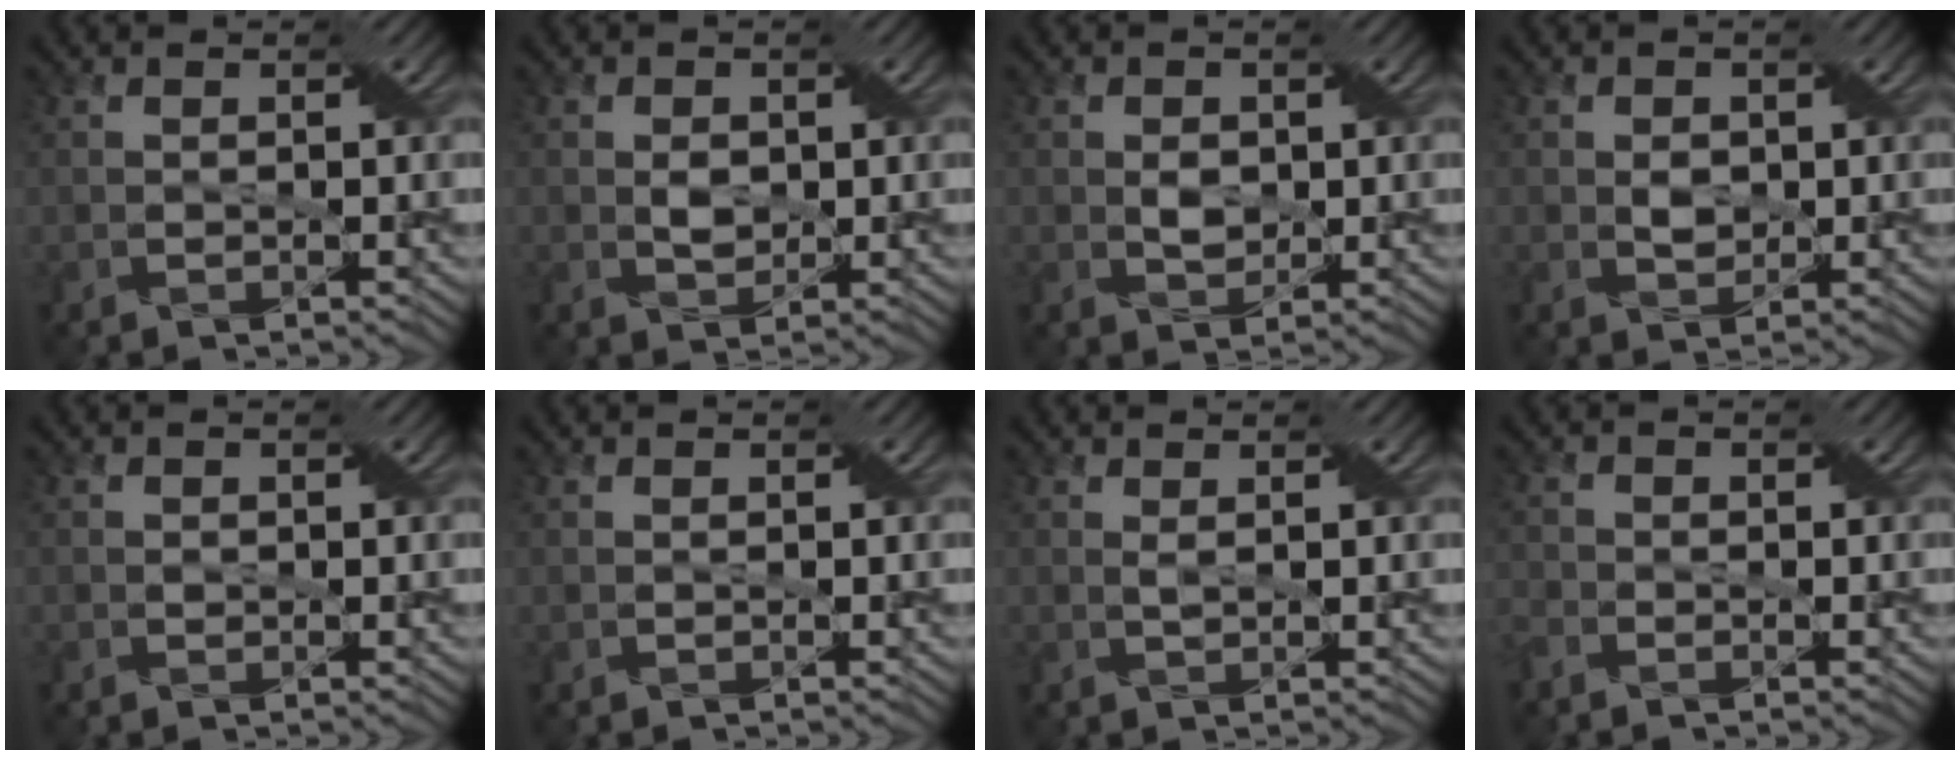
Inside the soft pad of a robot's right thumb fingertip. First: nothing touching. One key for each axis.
{"total": 2.1, "fx": 0.1, "fy": 1.6, "fz": 1.4, "tx": -0.033, "ty": -0.002, "tz": 0.004}
{"total": 2.3, "fx": 0.2, "fy": 1.7, "fz": 1.5, "tx": -0.035, "ty": -0.002, "tz": 0.005}
{"total": 2.0, "fx": 0.2, "fy": 1.6, "fz": 1.2, "tx": -0.029, "ty": -0.002, "tz": 0.003}
{"total": 0.6, "fx": -0.1, "fy": 0.5, "fz": 0.2, "tx": -0.005, "ty": -0.002, "tz": -0.002}
{"total": 0.0}
{"total": 0.8, "fx": 0.4, "fy": 0.1, "fz": 0.6, "tx": -0.018, "ty": 0.001, "tz": 0.009}
{"total": 2.0, "fx": -1.6, "fy": 1.0, "fz": 0.7, "tx": -0.024, "ty": -0.003, "tz": -0.042}